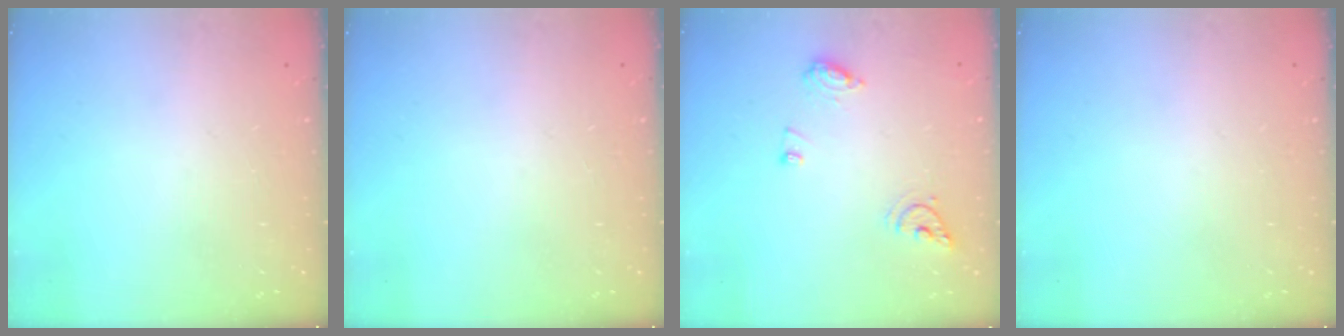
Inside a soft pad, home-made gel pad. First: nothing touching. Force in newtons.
{"total": 0.0}
{"total": 8.3, "press": 8.2, "slide": 0.9}
{"total": 0.0}